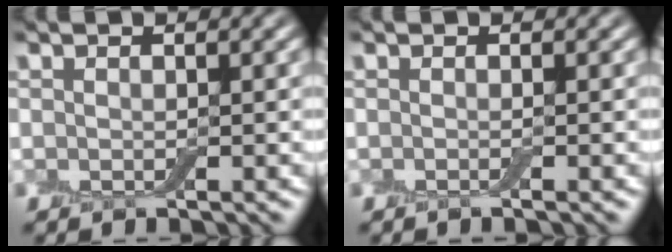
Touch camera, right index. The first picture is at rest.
{"total": 0.8, "force": [-0.3, 0.1, 0.7], "torque": [-0.008, -0.007, -0.009]}